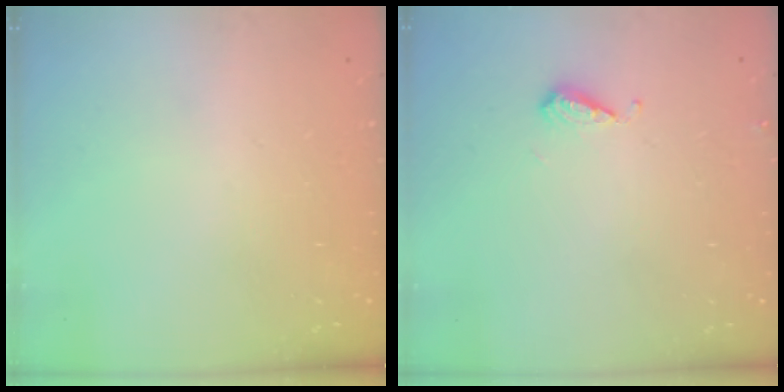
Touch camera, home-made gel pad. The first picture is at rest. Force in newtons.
{"total": 6.2, "press": 6.2, "slide": 0.8}